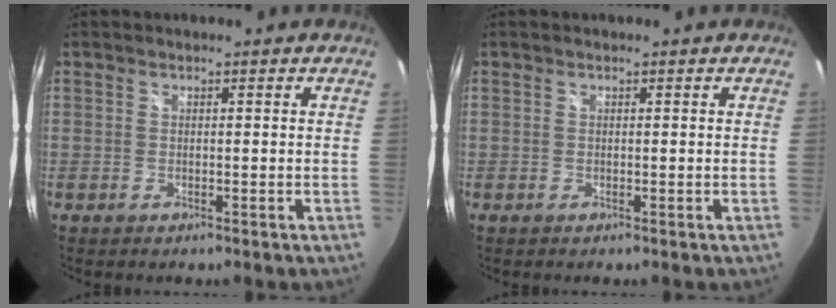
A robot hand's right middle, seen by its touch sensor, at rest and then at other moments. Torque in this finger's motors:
{"motor_torque": [-0.01, -0.01, 0.00, 0.00]}